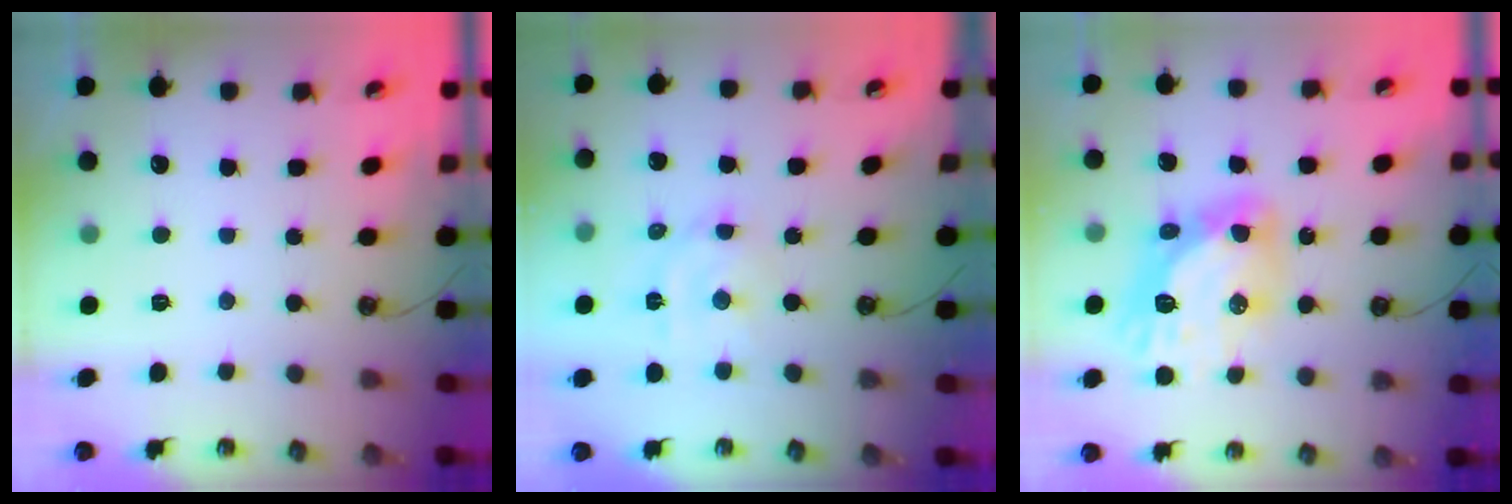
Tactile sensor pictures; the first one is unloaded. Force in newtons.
{"total": 6.6, "press": 6.5, "slide": 1.0}
{"total": 13.3, "press": 13.3, "slide": 0.9}